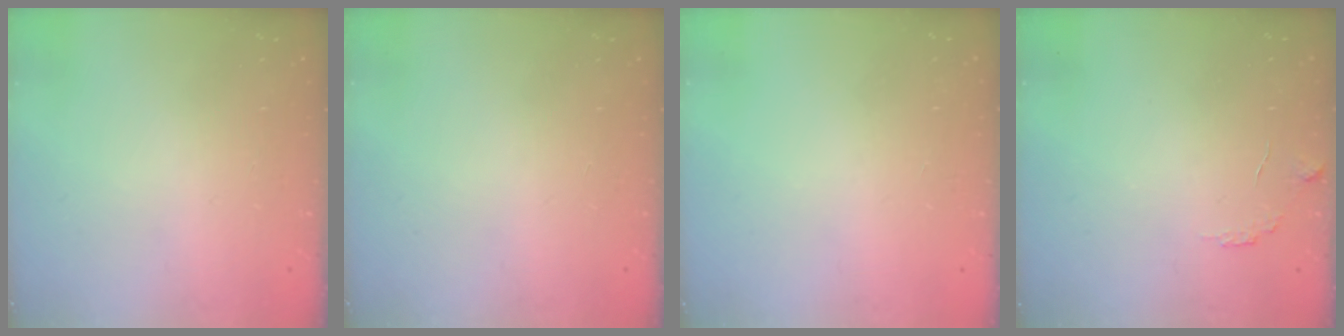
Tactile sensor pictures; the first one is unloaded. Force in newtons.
{"total": 0.0}
{"total": 4.1, "press": 4.1, "slide": 0.1}
{"total": 5.6, "press": 5.6, "slide": 0.2}